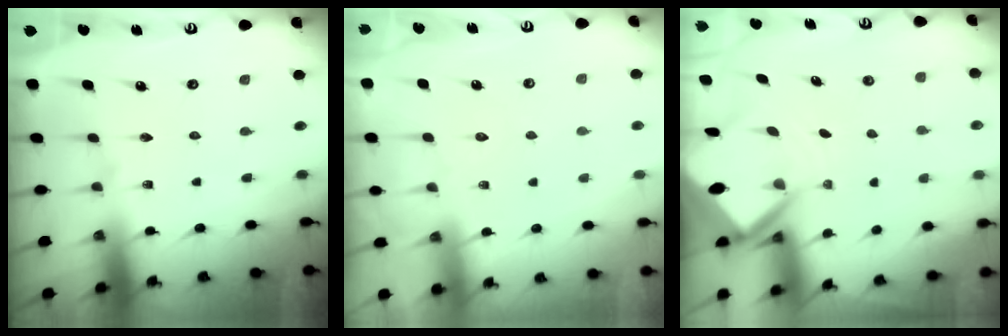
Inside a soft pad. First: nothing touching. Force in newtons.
{"total": 4.9, "press": 4.8, "slide": 0.6}
{"total": 6.4, "press": 6.3, "slide": 0.7}